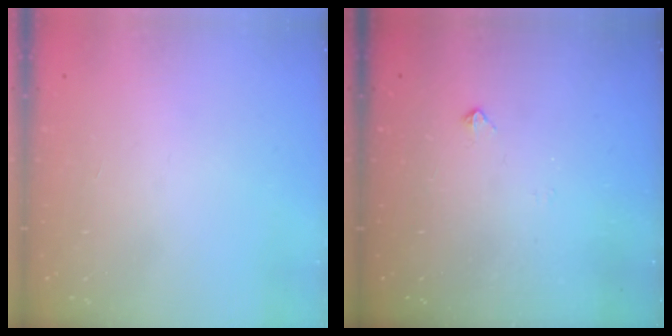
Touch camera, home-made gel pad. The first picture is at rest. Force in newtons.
{"total": 2.4, "press": 2.4, "slide": 0.5}